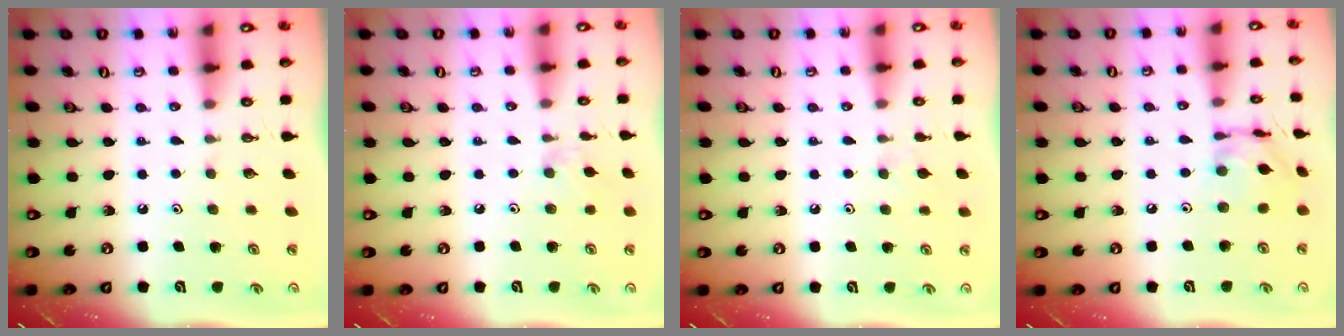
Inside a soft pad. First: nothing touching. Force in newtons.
{"total": 5.0, "press": 4.9, "slide": 0.8}
{"total": 3.2, "press": 3.1, "slide": 0.6}
{"total": 10.6, "press": 10.6, "slide": 0.8}